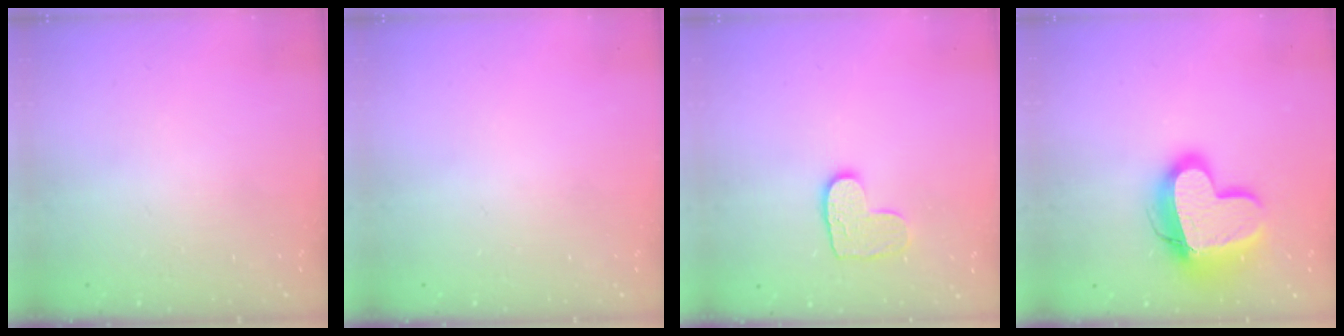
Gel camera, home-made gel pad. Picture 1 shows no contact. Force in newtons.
{"total": 0.0}
{"total": 8.9, "press": 8.9, "slide": 0.4}
{"total": 16.8, "press": 16.7, "slide": 1.8}